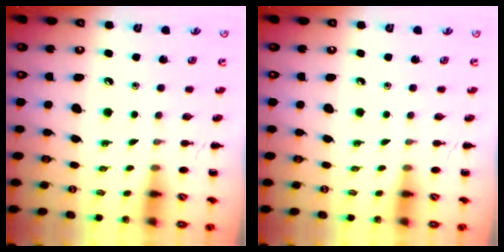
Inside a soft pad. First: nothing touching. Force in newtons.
{"total": 0.0}